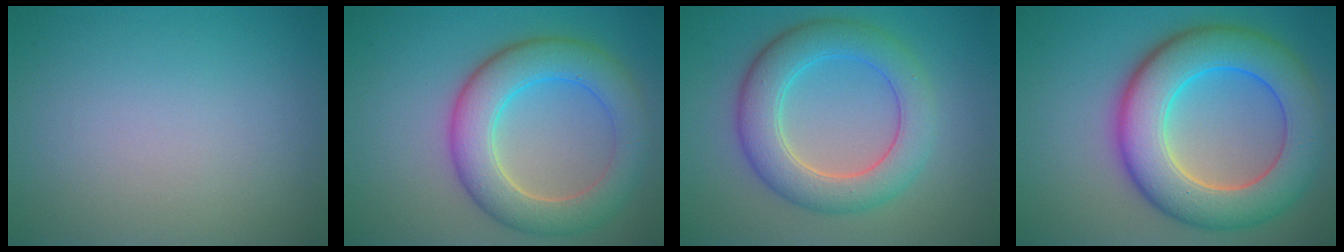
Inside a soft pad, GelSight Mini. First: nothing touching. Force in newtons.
{"total": 7.1, "press": 7.1, "slide": 0.4}
{"total": 6.4, "press": 6.4, "slide": 0.4}
{"total": 10.1, "press": 10.1, "slide": 0.3}